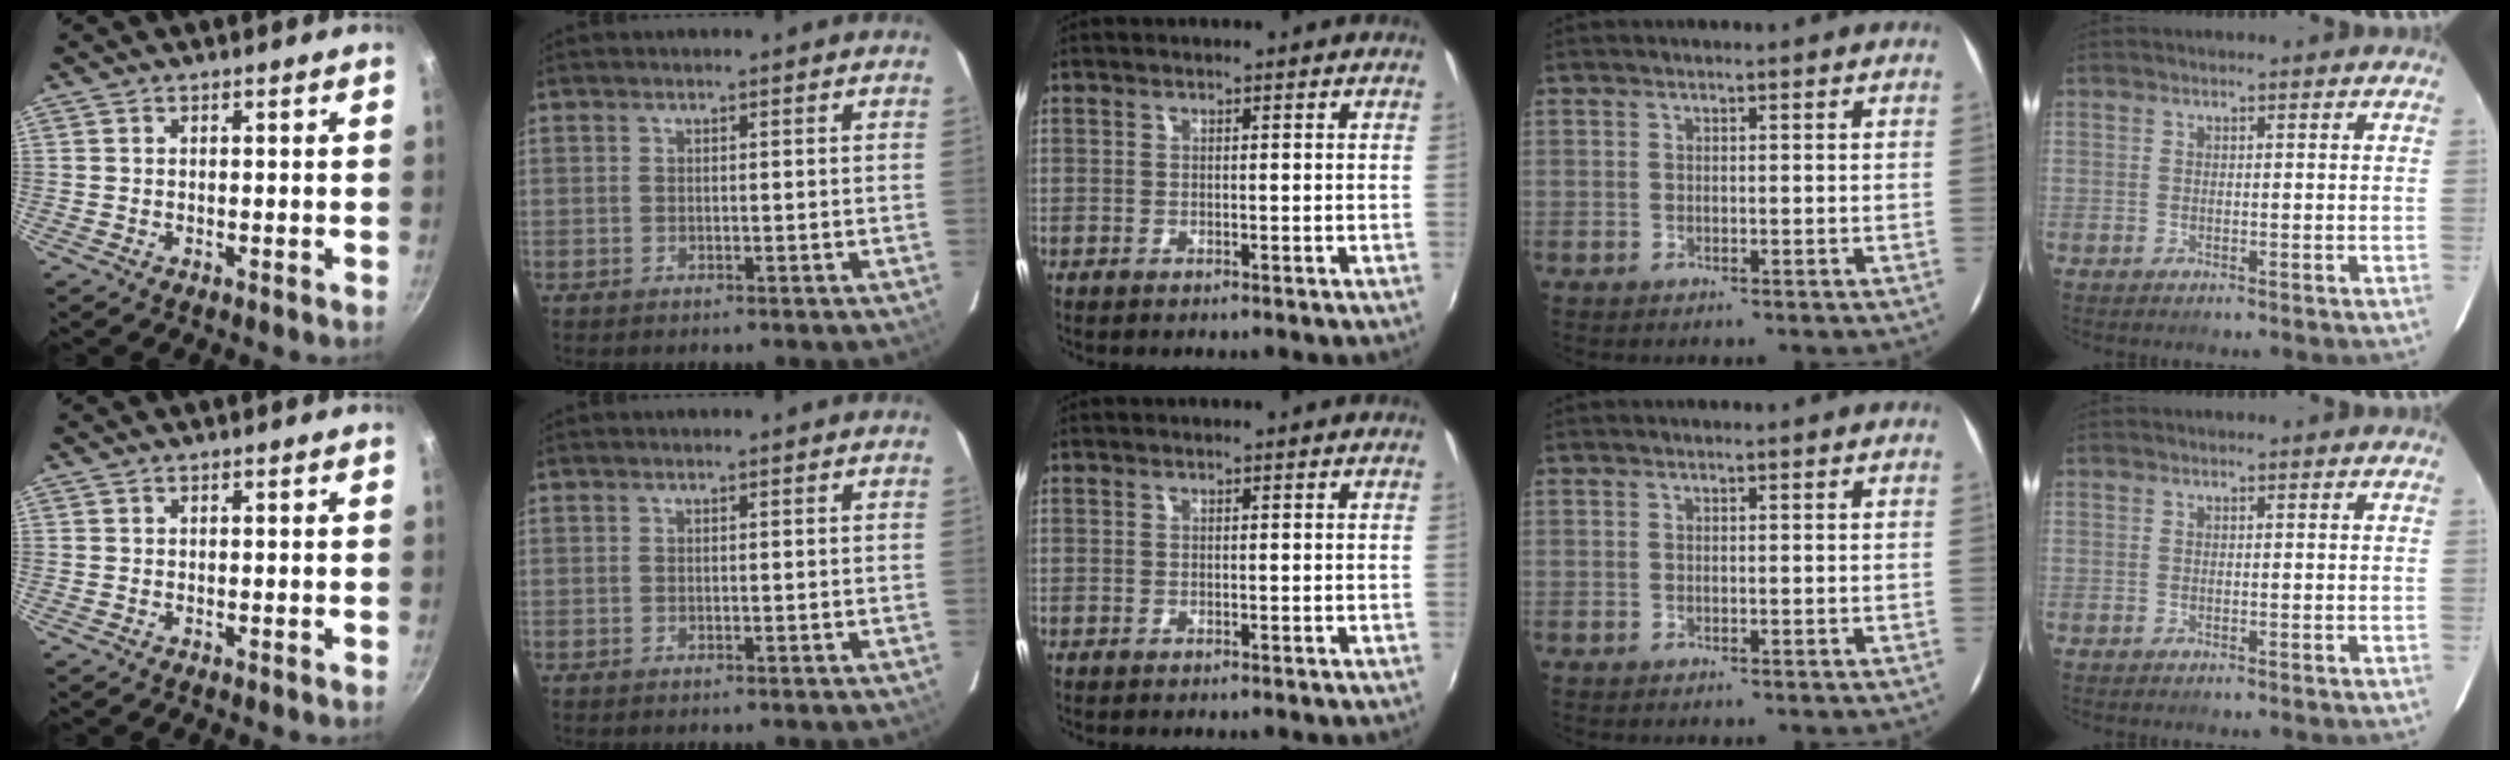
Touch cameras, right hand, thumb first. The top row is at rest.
{}